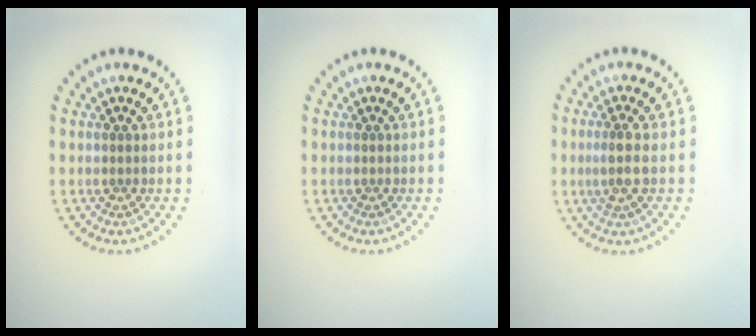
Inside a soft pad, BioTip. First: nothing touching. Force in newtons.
{"total": 0.0}
{"total": 2.1, "press": 1.8, "slide": 1.1}